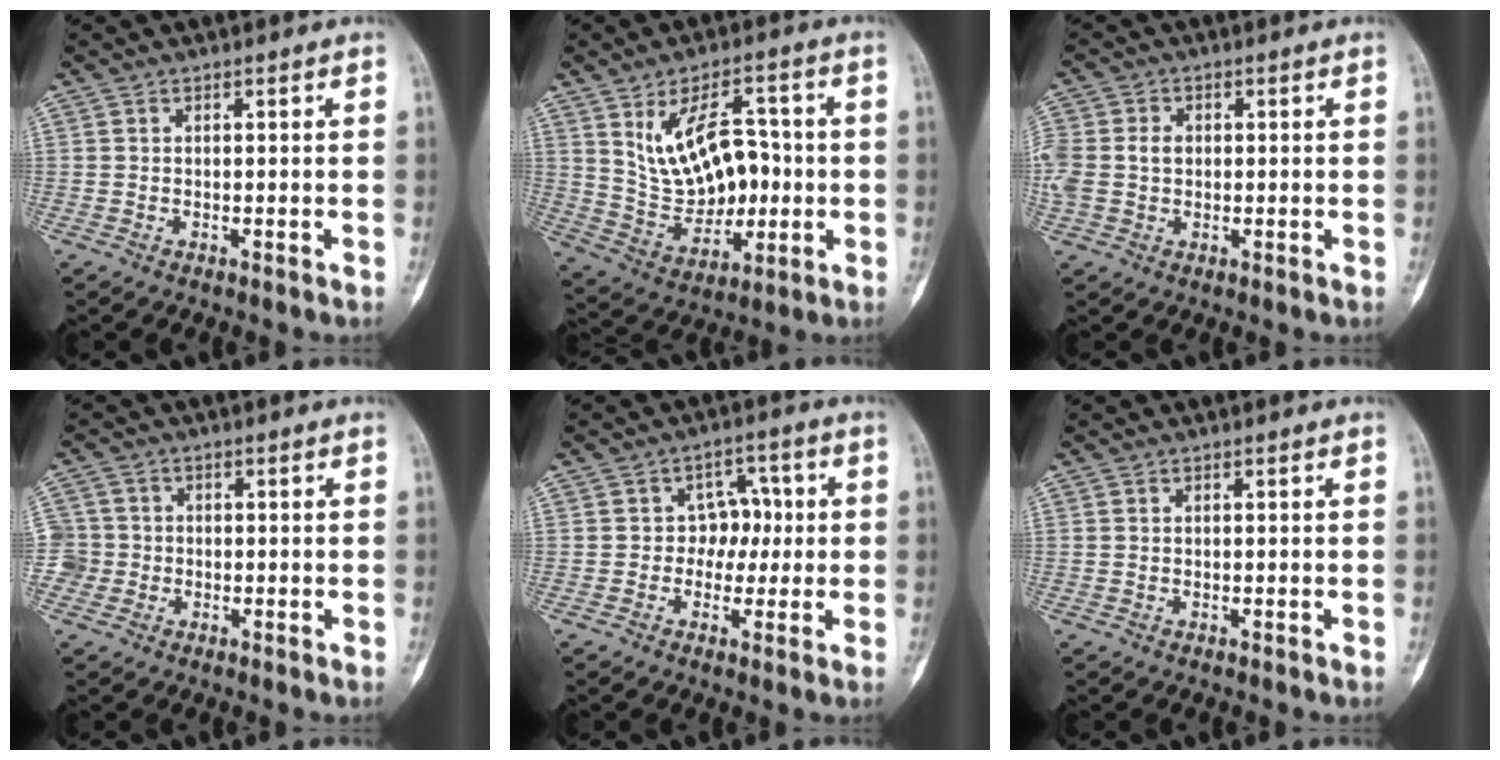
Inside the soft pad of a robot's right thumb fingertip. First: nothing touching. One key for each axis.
{"total": 15.0, "fx": 1.8, "fy": 9.5, "fz": 11.5, "tx": -0.148, "ty": 0.006, "tz": 0.047}
{"total": 7.7, "fx": 0.6, "fy": 6.0, "fz": 4.8, "tx": -0.129, "ty": 0.013, "tz": 0.016}
{"total": 4.2, "fx": -0.9, "fy": 4.1, "fz": 0.1, "tx": 0.016, "ty": 0.014, "tz": -0.023}
{"total": 5.6, "fx": 0.0, "fy": 4.6, "fz": 3.3, "tx": -0.001, "ty": 0.015, "tz": -0.009}
{"total": 0.0}